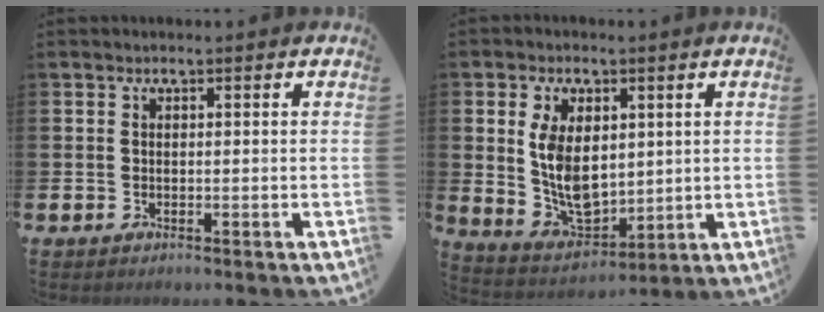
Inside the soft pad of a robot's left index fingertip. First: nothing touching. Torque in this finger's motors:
{"motor_torque": [2.14, 0.00, 0.99, 0.21]}